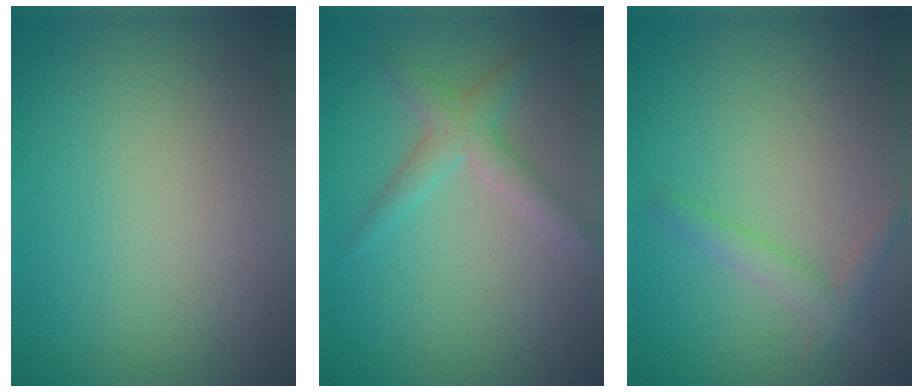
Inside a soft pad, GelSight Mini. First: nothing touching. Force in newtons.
{"total": 2.4, "press": 2.4, "slide": 0.0}
{"total": 1.8, "press": 1.7, "slide": 0.1}